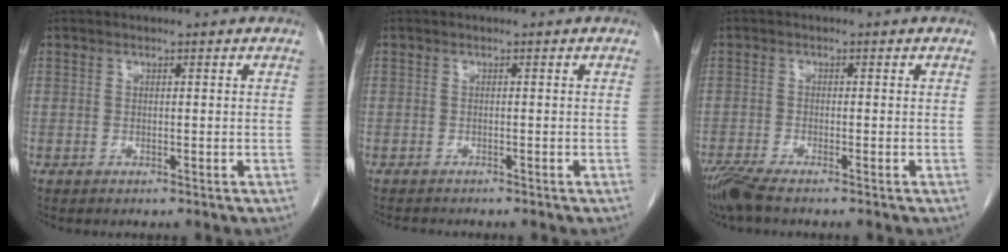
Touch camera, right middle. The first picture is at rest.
{"total": 2.4, "force": [-2.2, 0.5, 0.8], "torque": [-0.016, -0.008, -0.030]}
{"total": 3.7, "force": [-3.0, 0.0, 2.1], "torque": [-0.047, -0.013, -0.064]}